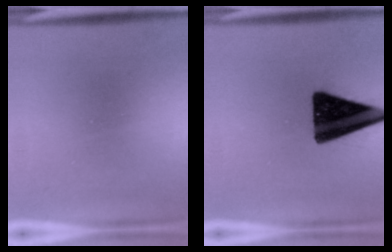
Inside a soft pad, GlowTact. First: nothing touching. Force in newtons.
{"total": 15.8}